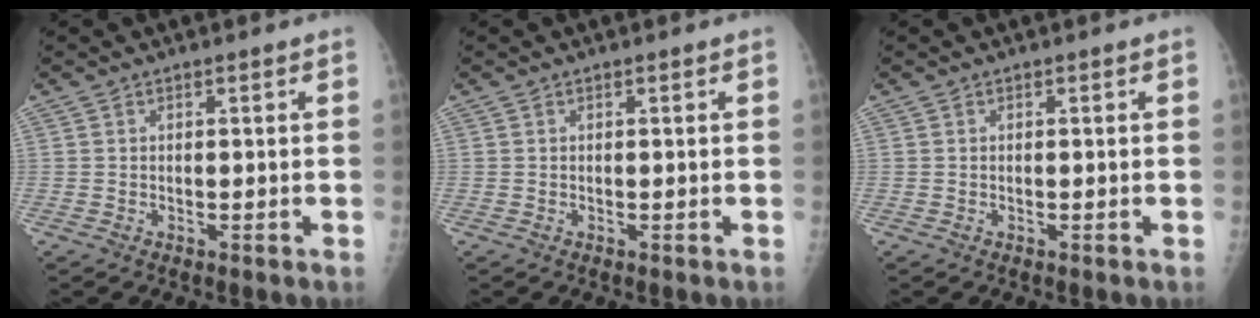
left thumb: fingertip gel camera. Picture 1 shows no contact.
{"total": 0.0}
{"total": 0.0}